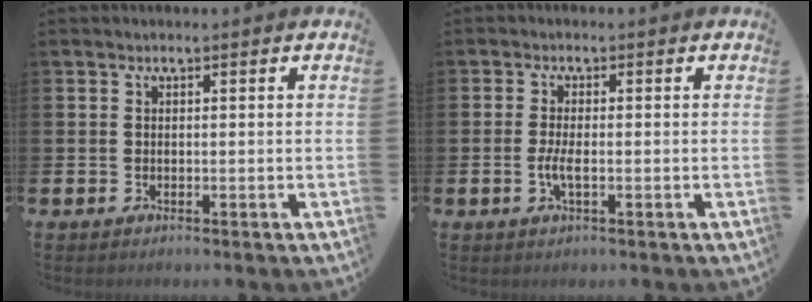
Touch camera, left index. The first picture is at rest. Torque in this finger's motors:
{"motor_torque": [0.65, 0.27, 0.10, 0.10]}